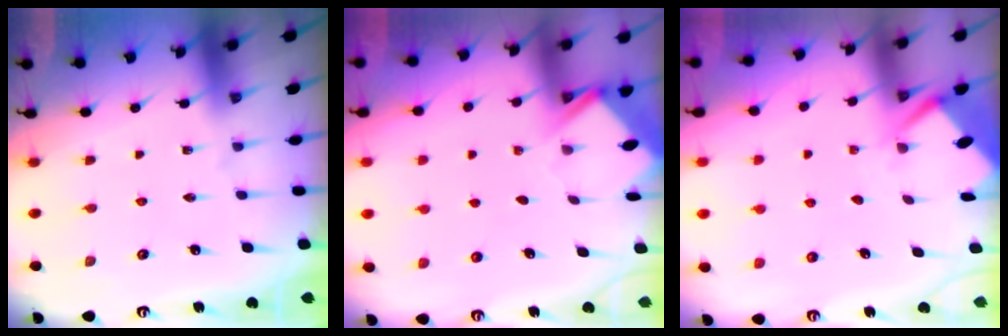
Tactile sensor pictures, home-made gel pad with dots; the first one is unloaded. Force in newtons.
{"total": 4.6, "press": 4.6, "slide": 0.3}
{"total": 2.7, "press": 2.7, "slide": 0.4}